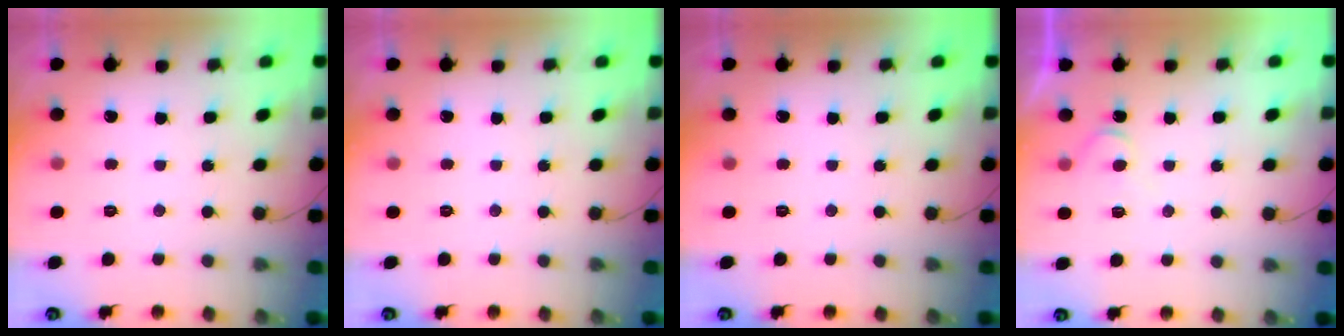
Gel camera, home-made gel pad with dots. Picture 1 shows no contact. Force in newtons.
{"total": 0.0}
{"total": 0.0}
{"total": 4.6, "press": 4.6, "slide": 0.4}